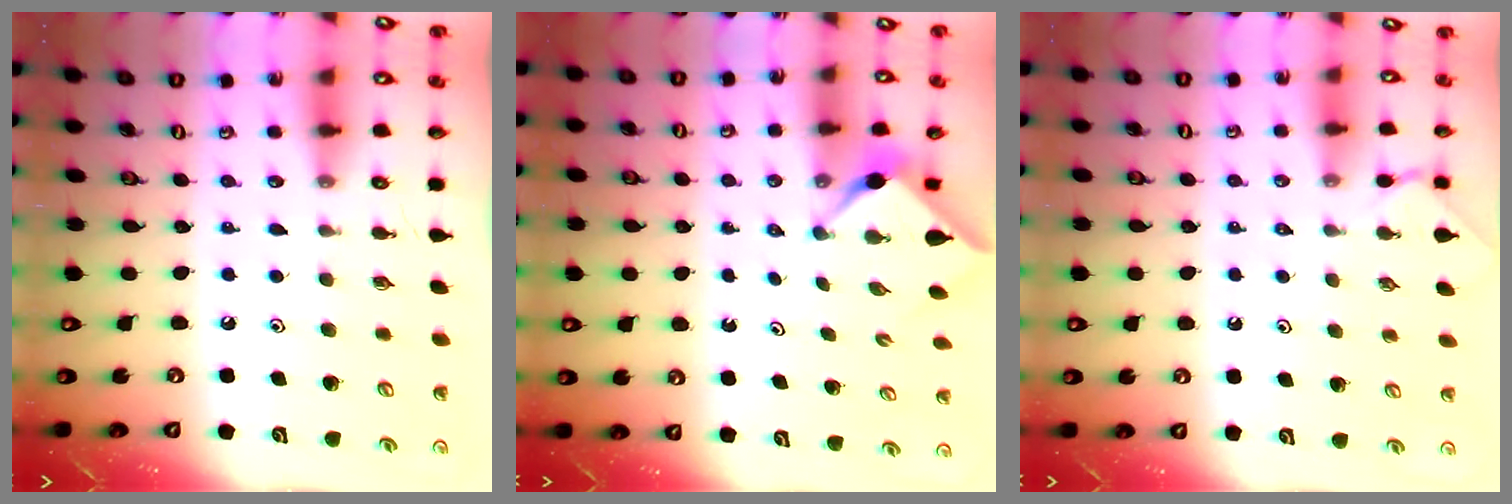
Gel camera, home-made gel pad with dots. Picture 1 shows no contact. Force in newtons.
{"total": 3.1, "press": 3.1, "slide": 0.4}
{"total": 1.9, "press": 1.9, "slide": 0.4}